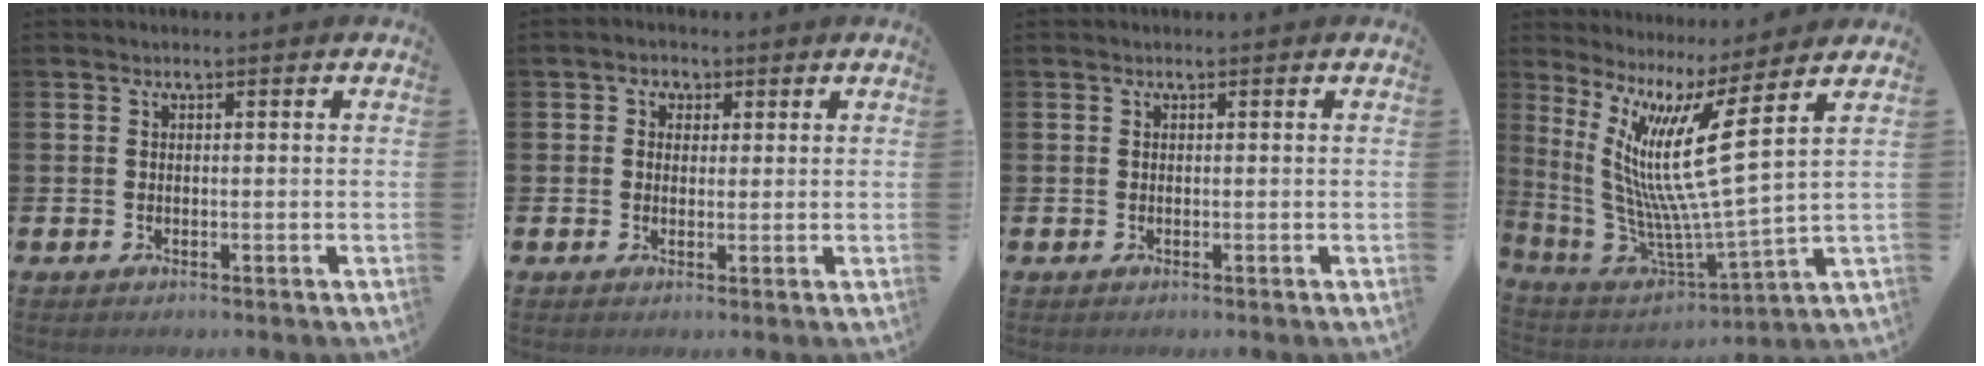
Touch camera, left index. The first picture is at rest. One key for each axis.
{"total": 2.2, "fx": 1.0, "fy": 1.9, "fz": 0.3, "tx": 0.009, "ty": 0.003, "tz": 0.011}
{"total": 0.0}
{"total": 12.8, "fx": 5.2, "fy": 0.7, "fz": 11.7, "tx": -0.228, "ty": -0.066, "tz": 0.071}